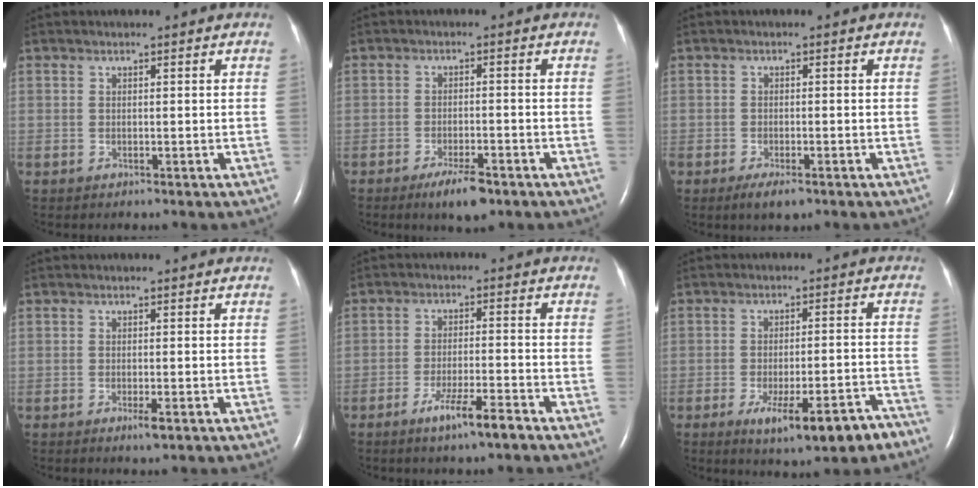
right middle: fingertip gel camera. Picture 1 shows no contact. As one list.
[{"total": 5.1, "force": [-3.4, 1.1, 3.6], "torque": [-0.070, -0.007, -0.052]}, {"total": 3.0, "force": [-1.9, 0.9, 2.2], "torque": [-0.041, -0.003, -0.030]}, {"total": 1.3, "force": [-0.6, 0.1, 1.1], "torque": [-0.021, -0.004, -0.009]}, {"total": 5.9, "force": [-4.0, 0.1, 4.4], "torque": [-0.084, -0.009, -0.070]}, {"total": 10.2, "force": [-6.7, 2.0, 7.5], "torque": [-0.108, -0.005, -0.091]}]